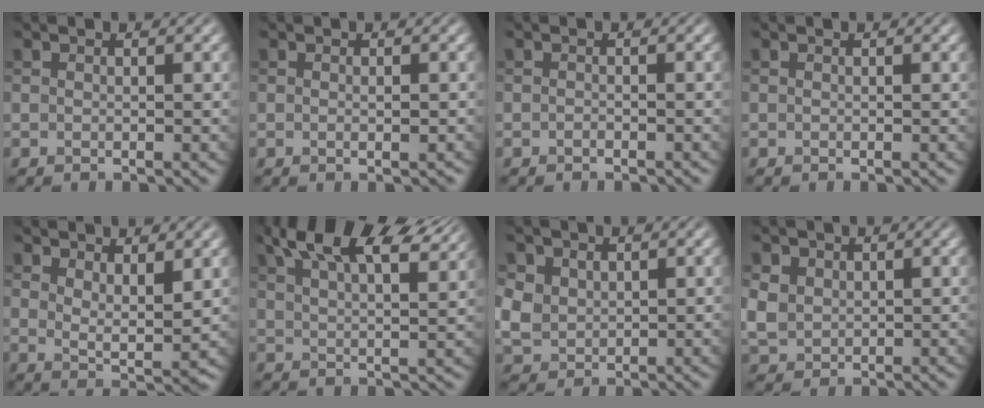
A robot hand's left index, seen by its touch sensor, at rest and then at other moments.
{"total": 0.9, "force": [-0.1, 0.3, 0.9], "torque": [-0.014, -0.004, 0.000]}
{"total": 0.6, "force": [-0.5, 0.1, 0.3], "torque": [-0.003, 0.000, -0.008]}
{"total": 0.0}
{"total": 3.6, "force": [1.9, 1.1, 2.8], "torque": [-0.050, -0.015, 0.036]}
{"total": 11.4, "force": [7.9, 4.1, 7.1], "torque": [-0.110, 0.037, 0.109]}
{"total": 3.3, "force": [1.1, 2.7, 1.4], "torque": [-0.043, 0.000, 0.026]}
{"total": 2.8, "force": [1.0, 2.3, 1.2], "torque": [-0.035, -0.001, 0.022]}